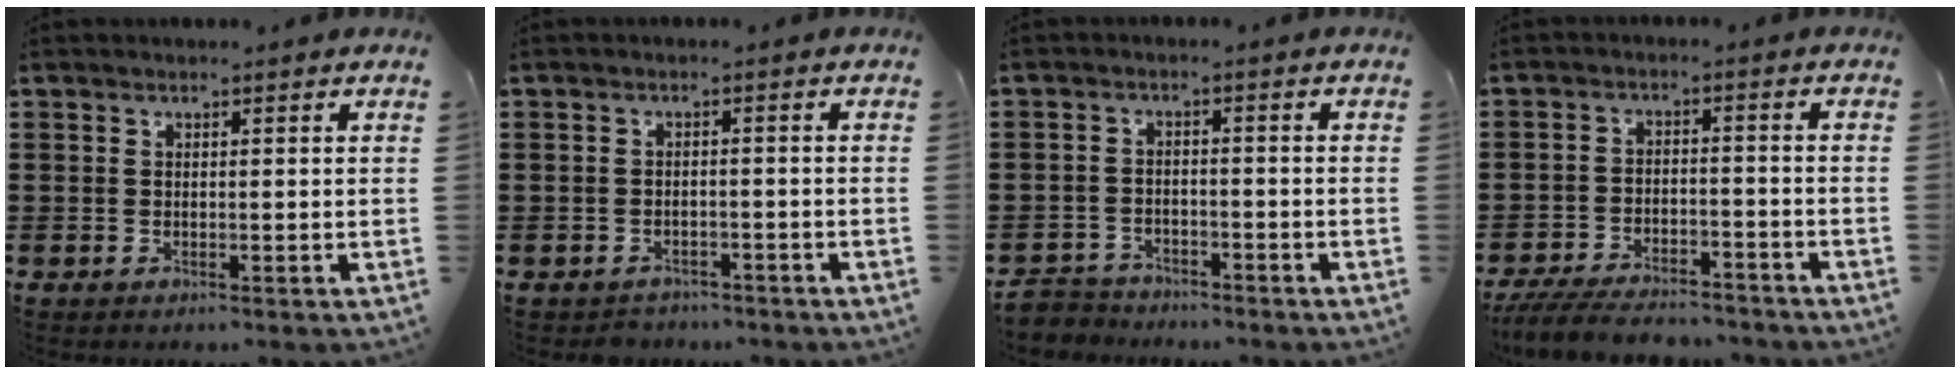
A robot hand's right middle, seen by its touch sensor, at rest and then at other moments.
{"total": 1.7, "force": [-1.6, 0.6, -0.3], "torque": [-0.001, 0.004, -0.038]}
{"total": 3.3, "force": [-3.1, 0.8, -0.4], "torque": [-0.009, -0.003, -0.072]}
{"total": 6.0, "force": [-5.8, 1.1, 1.5], "torque": [-0.031, 0.007, -0.114]}